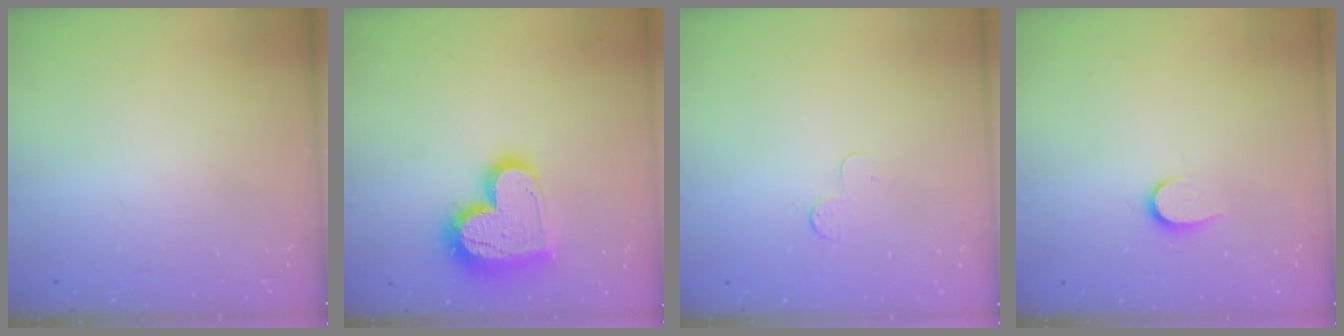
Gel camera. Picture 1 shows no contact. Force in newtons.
{"total": 17.7, "press": 17.6, "slide": 1.7}
{"total": 4.5, "press": 4.5, "slide": 0.3}
{"total": 6.6, "press": 6.5, "slide": 0.7}